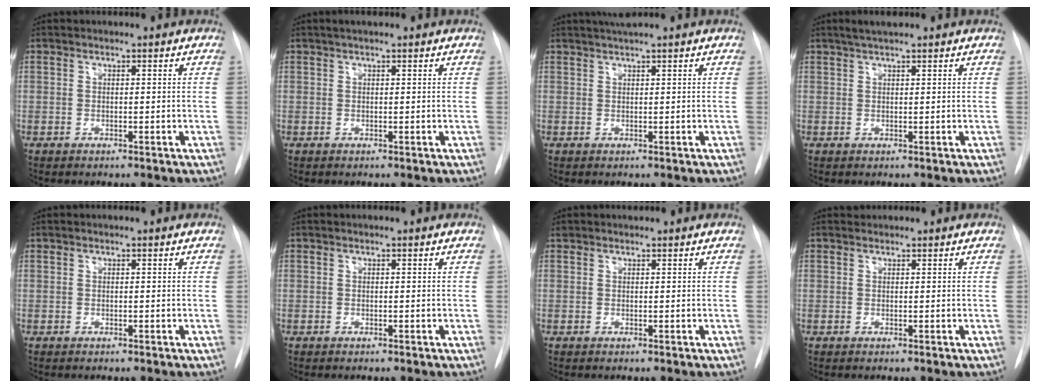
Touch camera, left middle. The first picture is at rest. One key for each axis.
{"total": 1.6, "fx": 1.2, "fy": 0.3, "fz": 1.1, "tx": -0.018, "ty": 0.013, "tz": 0.017}
{"total": 2.2, "fx": 1.8, "fy": -0.4, "fz": 1.1, "tx": -0.016, "ty": 0.013, "tz": 0.035}
{"total": 2.2, "fx": 1.8, "fy": 0.8, "fz": 1.2, "tx": -0.021, "ty": 0.013, "tz": 0.028}
{"total": 0.0}
{"total": 0.0}
{"total": 0.7, "fx": 0.6, "fy": 0.2, "fz": -0.1, "tx": -0.008, "ty": 0.010, "tz": 0.014}
{"total": 0.7, "fx": 0.6, "fy": 0.2, "fz": -0.2, "tx": -0.003, "ty": 0.011, "tz": 0.013}